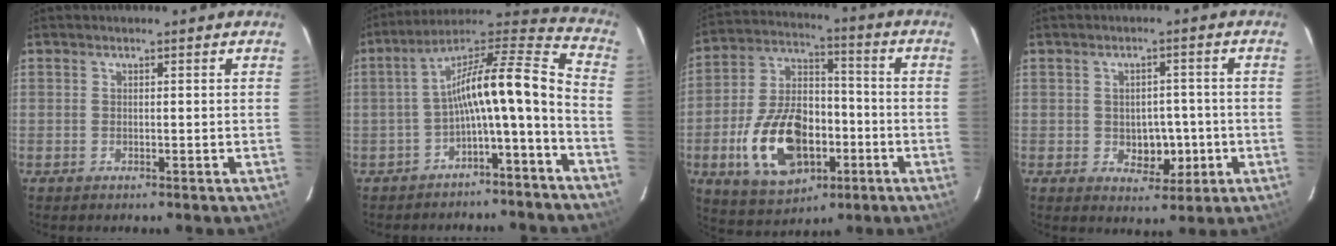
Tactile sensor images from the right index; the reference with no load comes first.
{"total": 13.6, "force": [-4.3, 1.1, 12.9], "torque": [-0.205, 0.046, -0.069]}
{"total": 16.4, "force": [-5.4, 9.1, 12.5], "torque": [-0.251, 0.010, -0.087]}
{"total": 5.5, "force": [-1.2, 3.7, 3.8], "torque": [-0.042, 0.010, -0.008]}